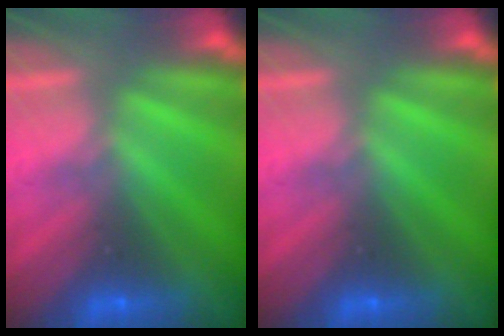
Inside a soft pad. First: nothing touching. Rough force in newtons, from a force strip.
{"total": 0.0}